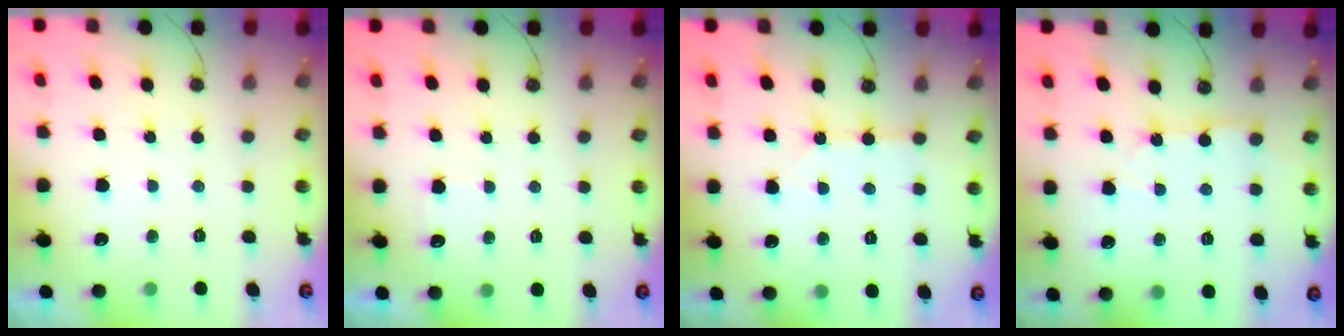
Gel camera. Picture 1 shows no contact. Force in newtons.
{"total": 3.0, "press": 3.0, "slide": 0.5}
{"total": 2.7, "press": 2.7, "slide": 0.2}
{"total": 3.3, "press": 3.3, "slide": 0.5}